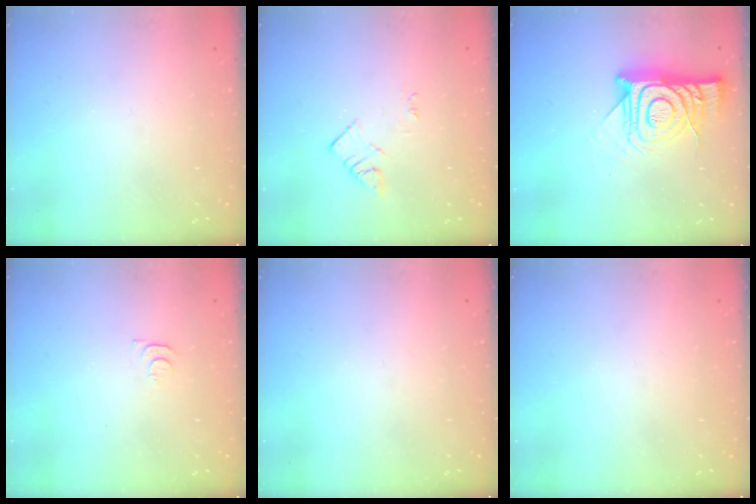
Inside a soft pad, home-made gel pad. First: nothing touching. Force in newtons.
{"total": 3.0, "press": 3.0, "slide": 0.4}
{"total": 16.1, "press": 16.1, "slide": 1.3}
{"total": 3.7, "press": 3.6, "slide": 0.4}
{"total": 0.0}
{"total": 0.0}